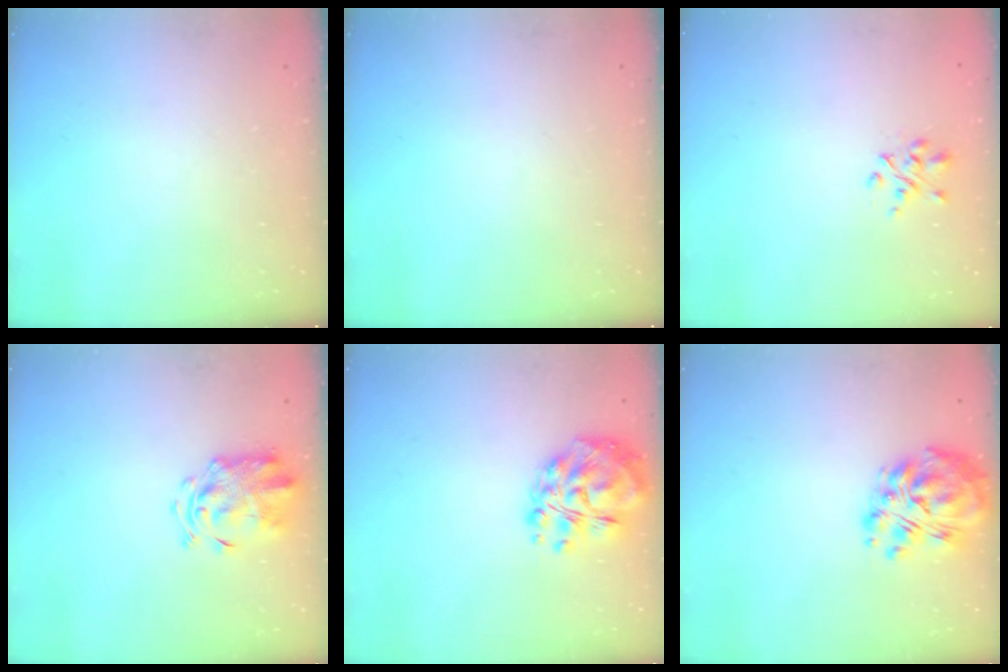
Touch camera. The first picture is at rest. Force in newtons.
{"total": 0.0}
{"total": 2.7, "press": 2.5, "slide": 1.0}
{"total": 3.9, "press": 3.7, "slide": 1.2}
{"total": 14.0, "press": 13.5, "slide": 3.6}
{"total": 12.4, "press": 11.7, "slide": 4.2}